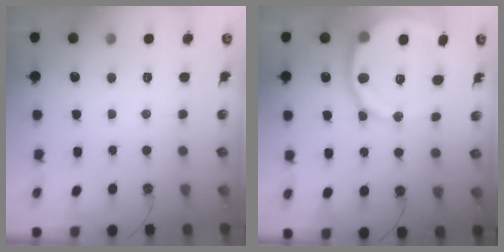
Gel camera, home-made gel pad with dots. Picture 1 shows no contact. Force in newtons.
{"total": 17.5, "press": 17.4, "slide": 2.1}